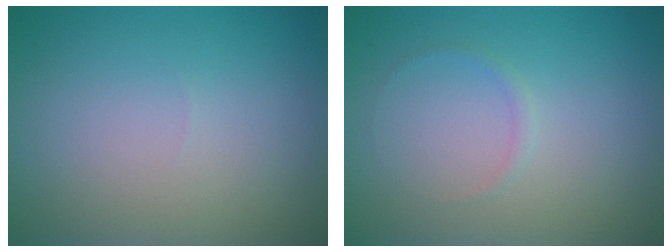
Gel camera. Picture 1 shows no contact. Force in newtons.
{"total": 0.6, "press": 0.6, "slide": 0.1}